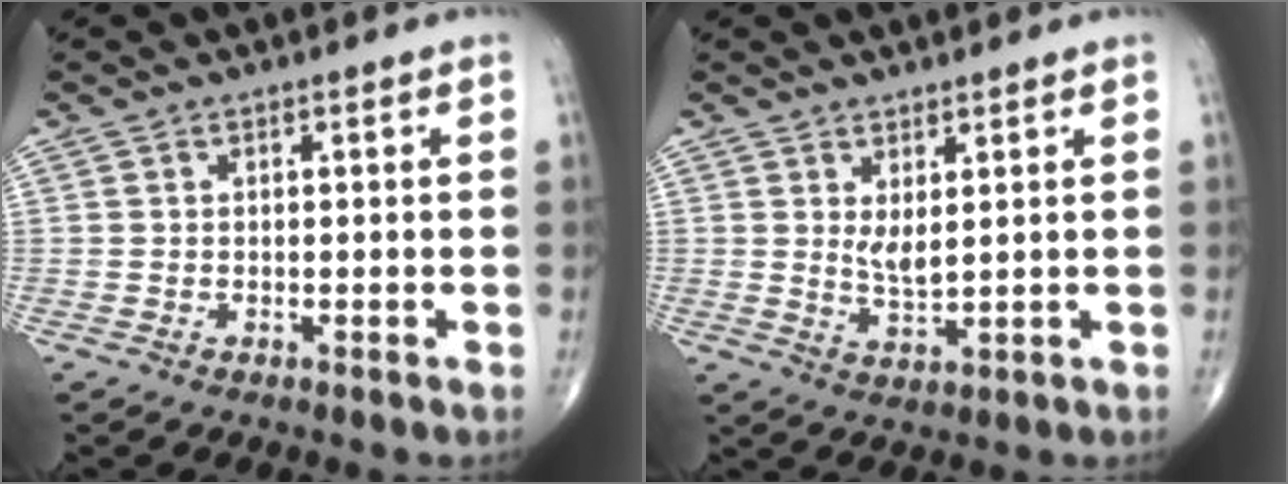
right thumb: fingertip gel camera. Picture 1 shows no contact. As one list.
[{"total": 3.5, "force": [1.2, 1.2, 3.1], "torque": [-0.056, -0.020, 0.028]}]